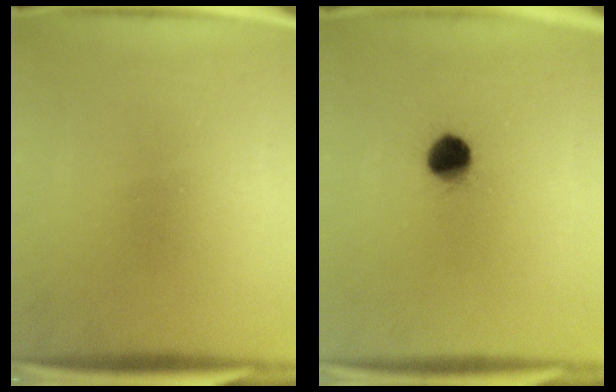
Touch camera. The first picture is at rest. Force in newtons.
{"total": 6.2}